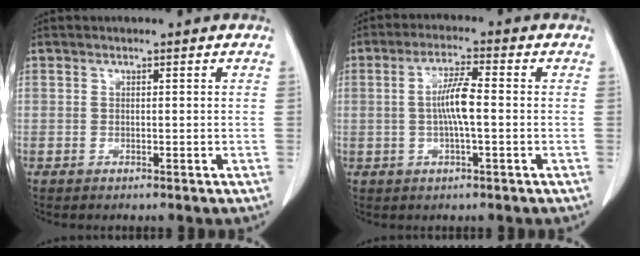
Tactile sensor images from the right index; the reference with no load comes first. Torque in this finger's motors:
{"motor_torque": [0.73, 0.21, 0.33, 0.11]}